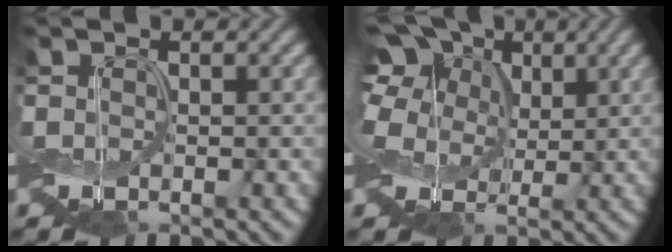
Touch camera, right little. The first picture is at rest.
{"total": 8.5, "force": [2.9, 6.2, 5.1], "torque": [-0.115, 0.031, 0.032]}